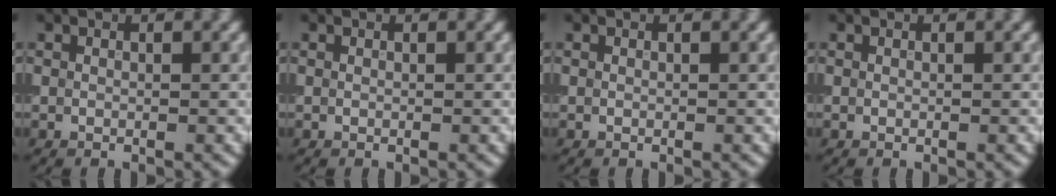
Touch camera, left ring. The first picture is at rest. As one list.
[{"total": 0.0}, {"total": 0.0}, {"total": 0.0}]